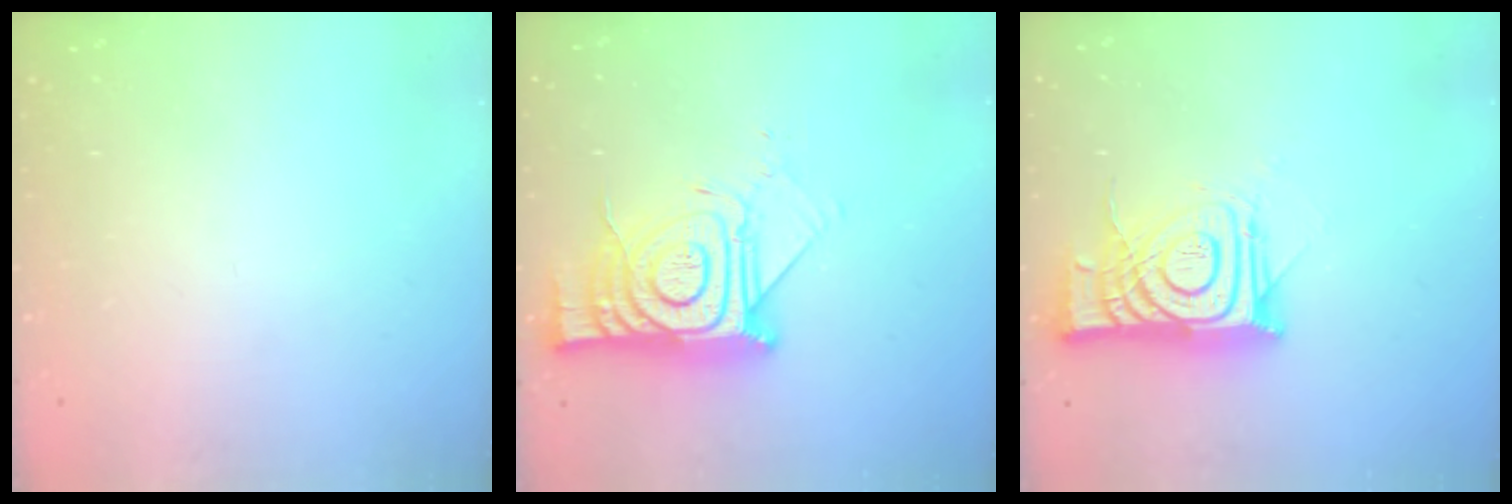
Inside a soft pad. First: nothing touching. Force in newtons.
{"total": 16.3, "press": 16.2, "slide": 1.5}
{"total": 14.0, "press": 14.0, "slide": 1.4}